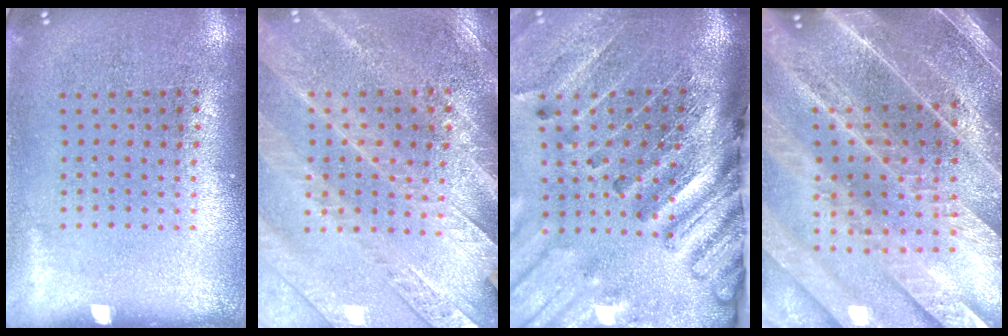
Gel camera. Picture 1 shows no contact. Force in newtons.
{"total": 2.8, "press": 2.7, "slide": 0.6}
{"total": 4.5, "press": 3.4, "slide": 3.0}
{"total": 4.4, "press": 4.0, "slide": 2.0}